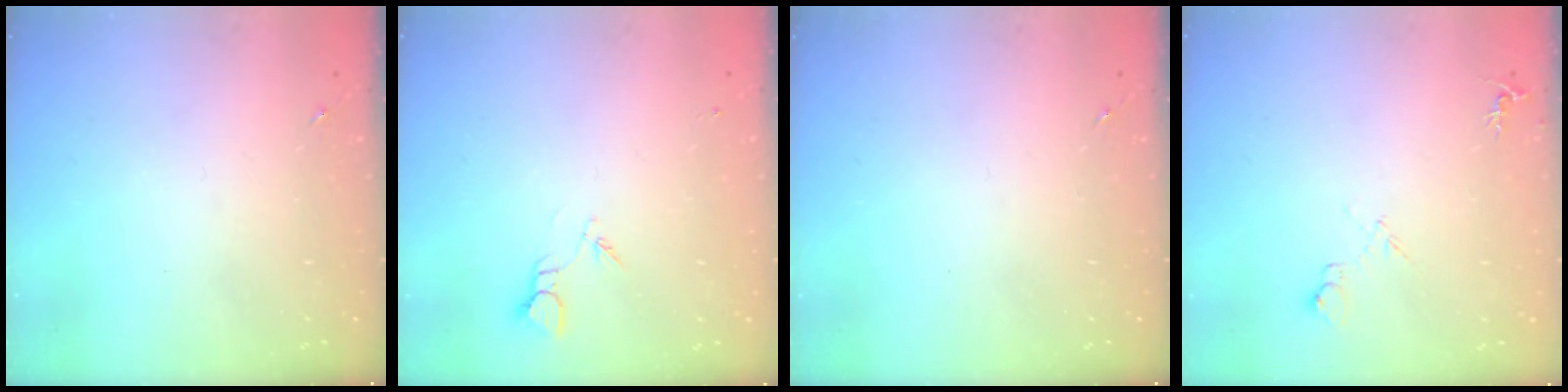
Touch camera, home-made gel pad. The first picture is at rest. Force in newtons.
{"total": 2.7, "press": 2.7, "slide": 0.3}
{"total": 0.0}
{"total": 5.7, "press": 5.6, "slide": 1.2}